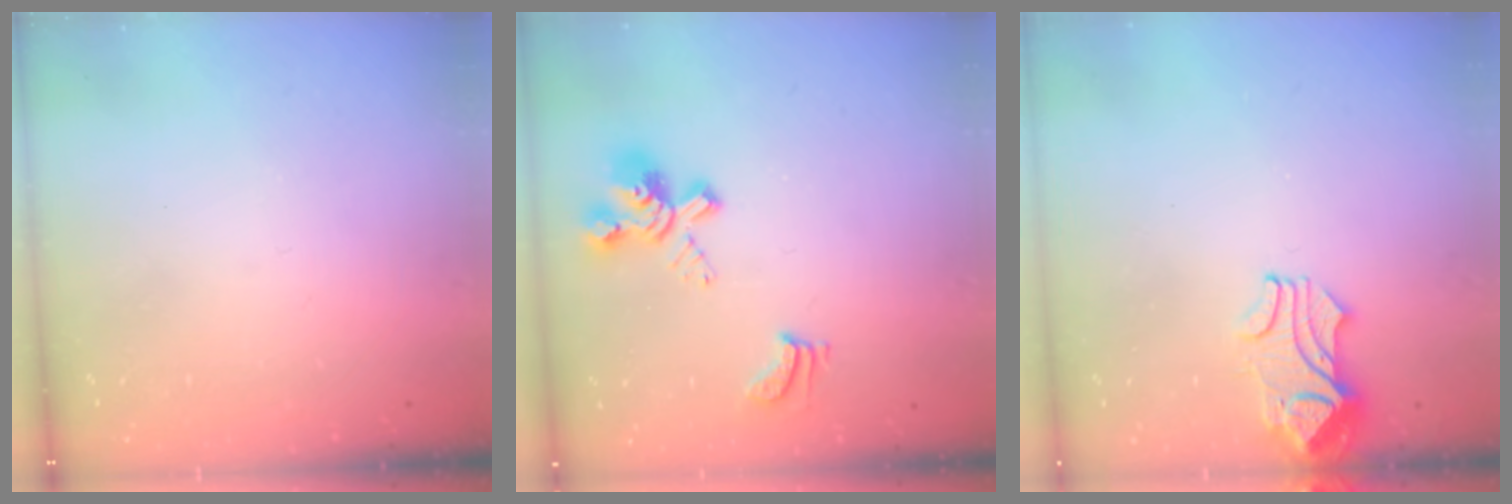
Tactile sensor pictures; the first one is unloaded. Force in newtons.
{"total": 4.1, "press": 3.6, "slide": 2.0}
{"total": 2.3, "press": 2.3, "slide": 0.5}